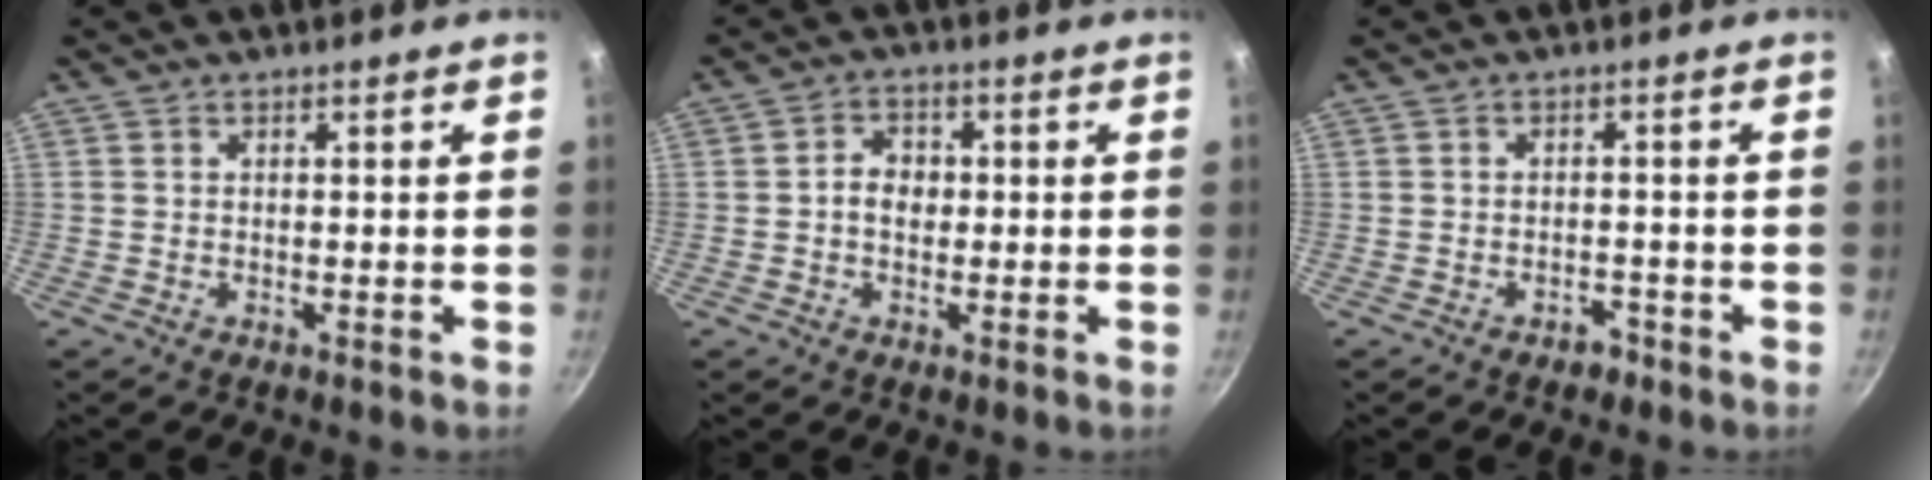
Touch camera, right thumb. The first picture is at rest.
{"total": 4.0, "force": [-0.2, 3.1, 2.5], "torque": [-0.029, 0.012, -0.010]}
{"total": 2.0, "force": [-1.5, 1.2, 0.7], "torque": [-0.006, 0.011, -0.021]}